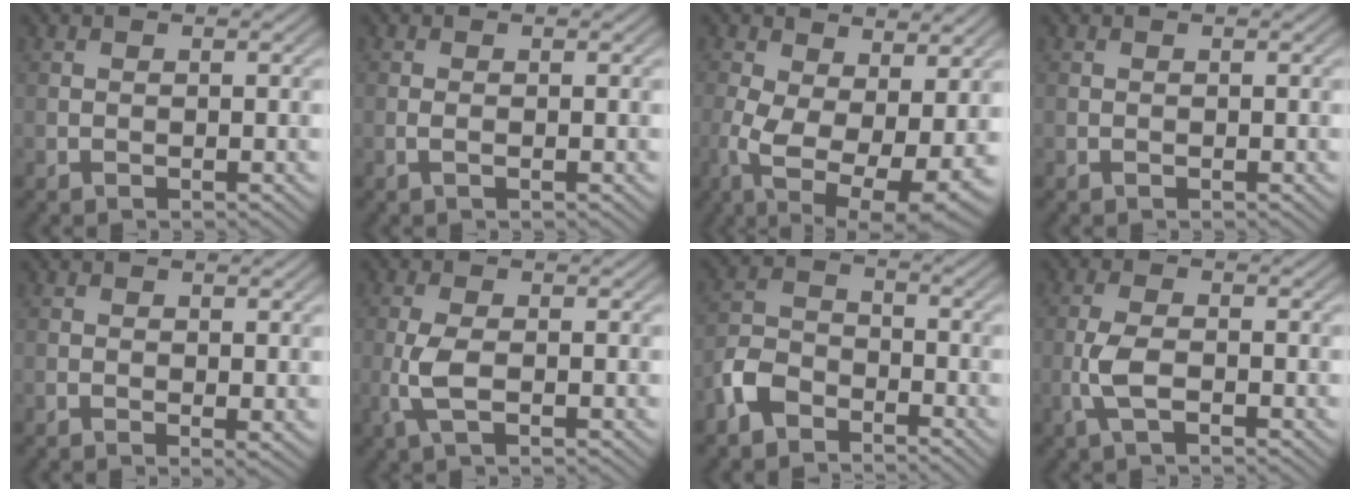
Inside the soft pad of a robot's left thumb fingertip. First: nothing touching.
{"total": 0.8, "force": [-0.2, 0.1, 0.8], "torque": [-0.018, -0.001, -0.004]}
{"total": 12.4, "force": [-1.9, 6.3, 10.5], "torque": [-0.224, -0.030, -0.025]}
{"total": 0.0}
{"total": 1.1, "force": [0.1, 0.4, 1.1], "torque": [-0.019, -0.007, 0.002]}
{"total": 3.9, "force": [-0.9, 1.4, 3.6], "torque": [-0.089, -0.001, -0.024]}
{"total": 5.5, "force": [-3.9, 2.9, 2.6], "torque": [-0.060, 0.000, -0.094]}
{"total": 4.0, "force": [-1.3, 1.3, 3.5], "torque": [-0.085, 0.001, -0.035]}